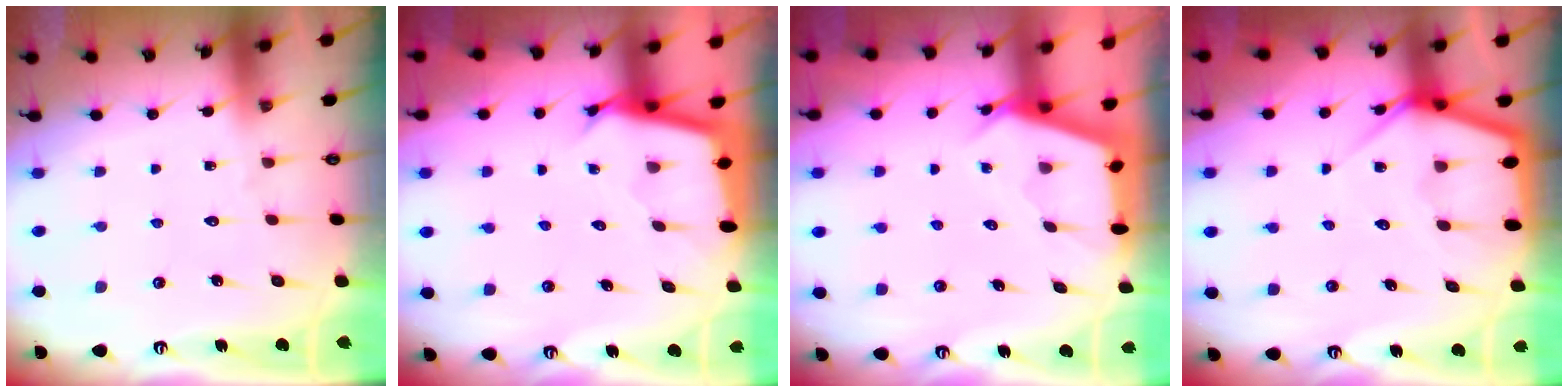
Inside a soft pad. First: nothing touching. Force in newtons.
{"total": 2.7, "press": 2.7, "slide": 0.1}
{"total": 2.7, "press": 2.7, "slide": 0.3}
{"total": 6.0, "press": 6.0, "slide": 0.5}